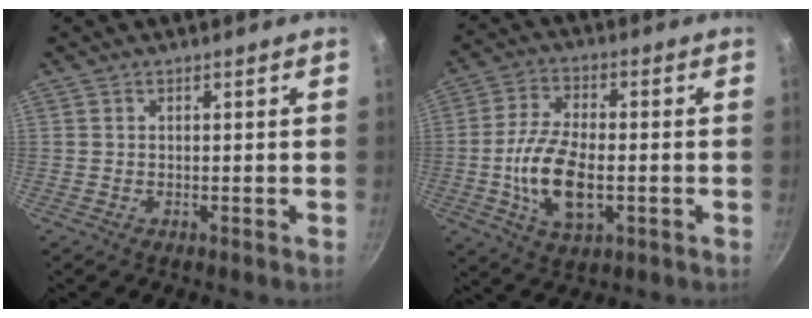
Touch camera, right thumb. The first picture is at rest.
{"total": 12.5, "force": [-2.2, 6.2, 10.7], "torque": [-0.201, 0.004, -0.037]}